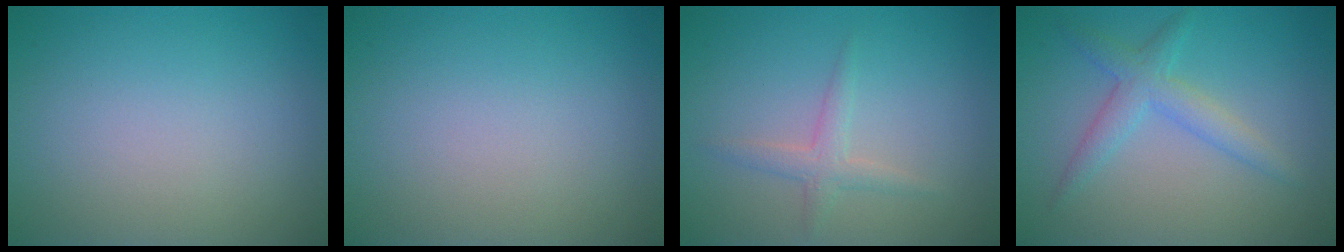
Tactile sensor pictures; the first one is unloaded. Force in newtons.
{"total": 0.0}
{"total": 1.8, "press": 1.8, "slide": 0.1}
{"total": 2.8, "press": 2.8, "slide": 0.1}